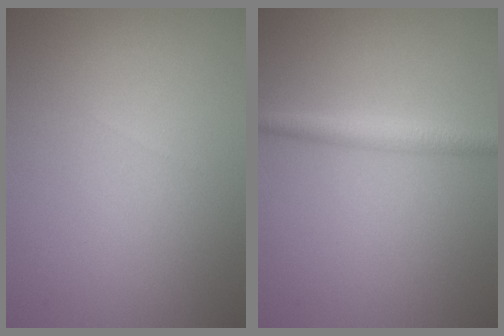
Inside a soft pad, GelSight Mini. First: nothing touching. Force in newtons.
{"total": 2.2, "press": 2.2, "slide": 0.1}